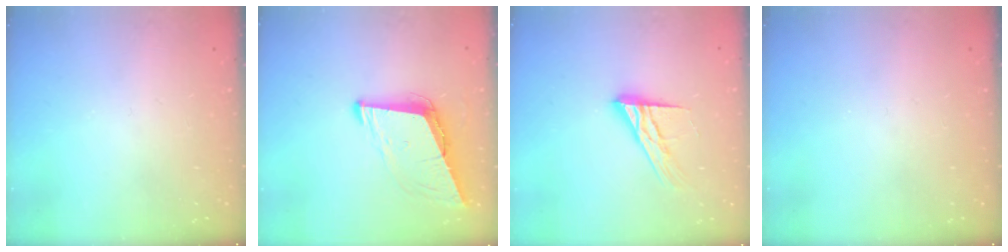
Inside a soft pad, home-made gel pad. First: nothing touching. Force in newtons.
{"total": 9.0, "press": 8.1, "slide": 3.8}
{"total": 13.1, "press": 13.1, "slide": 1.0}
{"total": 0.0}